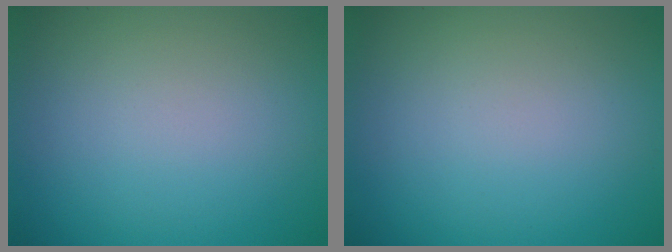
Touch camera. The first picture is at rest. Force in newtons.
{"total": 0.0}